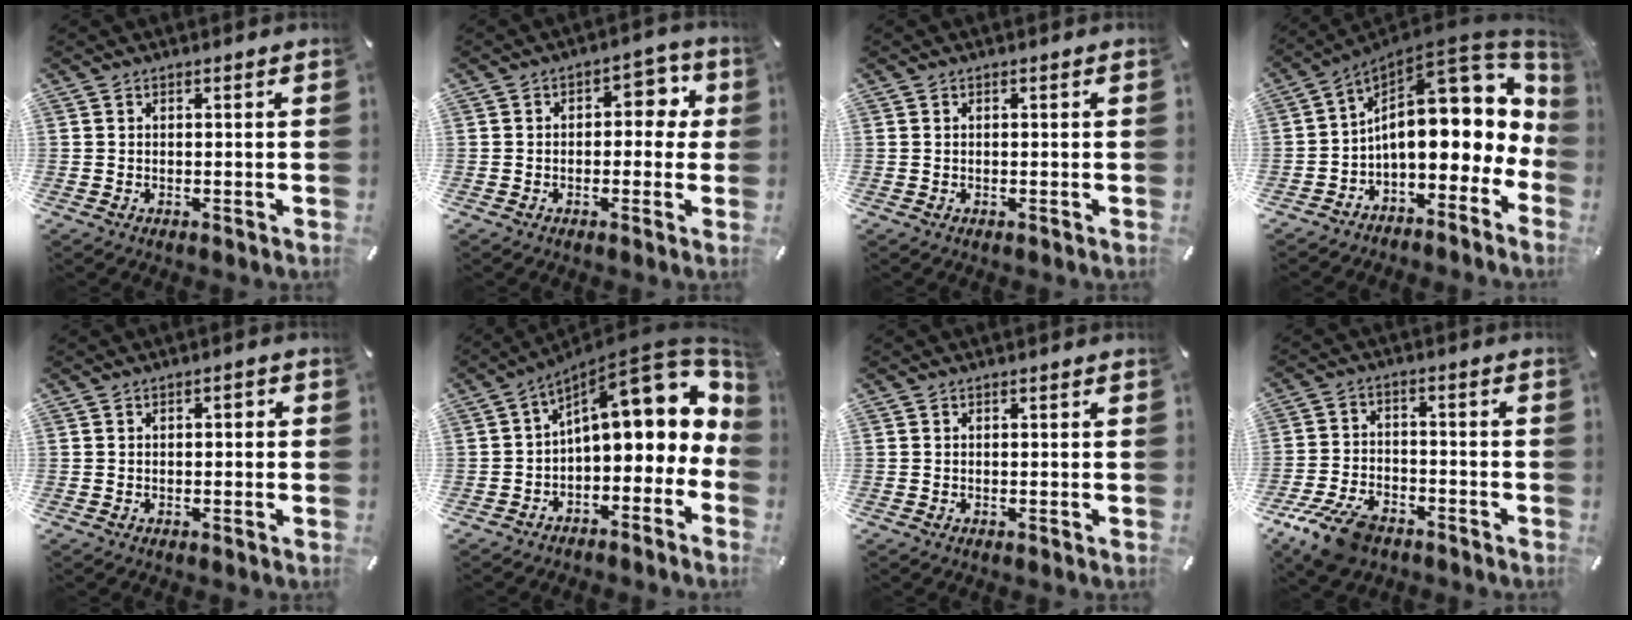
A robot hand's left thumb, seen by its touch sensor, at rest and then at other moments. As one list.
[{"total": 6.7, "force": [1.0, 4.7, 4.7], "torque": [-0.047, -0.002, 0.006]}, {"total": 0.0}, {"total": 19.3, "force": [4.6, 11.0, 15.2], "torque": [-0.214, -0.056, 0.079]}, {"total": 1.4, "force": [-0.4, 0.8, 1.1], "torque": [-0.020, 0.007, -0.010]}, {"total": 16.9, "force": [6.6, 8.6, 13.0], "torque": [-0.152, -0.061, 0.110]}, {"total": 0.0}, {"total": 10.6, "force": [-7.1, 5.5, 5.7], "torque": [-0.116, 0.035, -0.132]}]